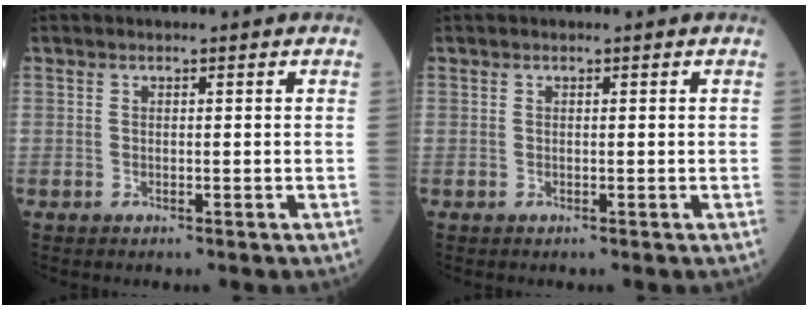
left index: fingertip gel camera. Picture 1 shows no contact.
{"total": 0.0}